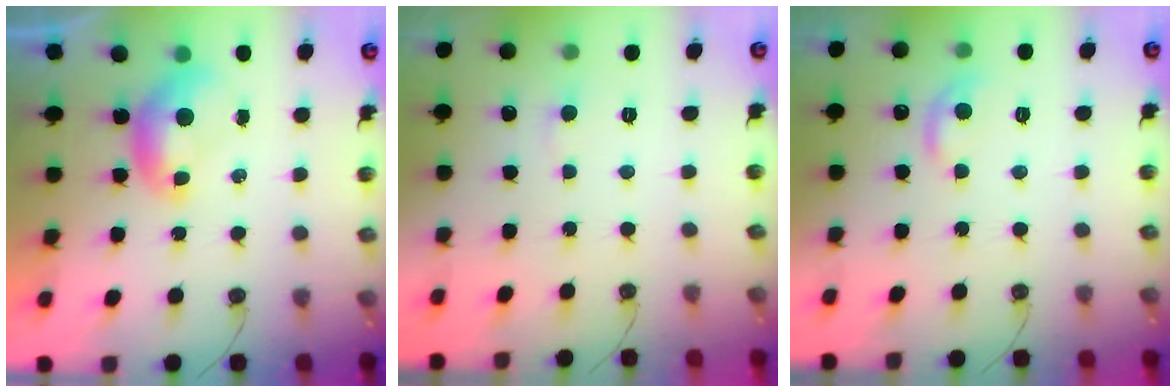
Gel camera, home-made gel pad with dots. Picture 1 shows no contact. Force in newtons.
{"total": 1.9, "press": 1.8, "slide": 0.4}
{"total": 1.7, "press": 1.6, "slide": 0.7}